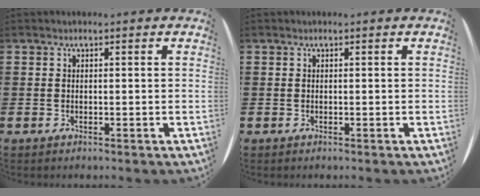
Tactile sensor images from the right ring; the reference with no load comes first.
{"total": 0.0}